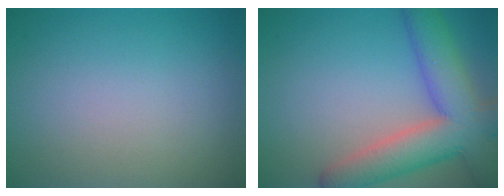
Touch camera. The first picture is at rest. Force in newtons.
{"total": 8.8, "press": 8.8, "slide": 0.5}